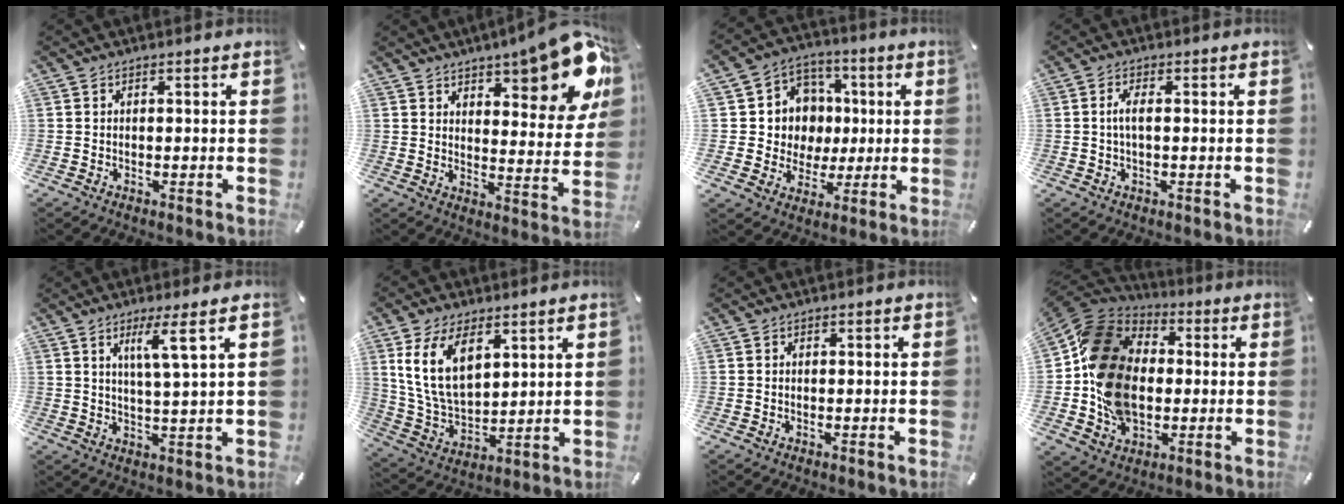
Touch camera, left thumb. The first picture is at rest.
{"total": 17.0, "force": [11.7, 6.0, 10.8], "torque": [-0.132, -0.087, 0.193]}
{"total": 11.6, "force": [0.3, 11.5, 2.0], "torque": [-0.021, -0.005, 0.015]}
{"total": 3.5, "force": [0.1, 1.2, 3.3], "torque": [-0.068, -0.001, -0.002]}
{"total": 7.3, "force": [3.6, -0.1, 6.4], "torque": [-0.120, -0.007, 0.054]}
{"total": 13.0, "force": [6.1, 7.6, 8.6], "torque": [-0.199, -0.011, 0.112]}
{"total": 0.0}
{"total": 19.2, "force": [-1.6, 15.2, 11.6], "torque": [-0.249, 0.017, -0.028]}